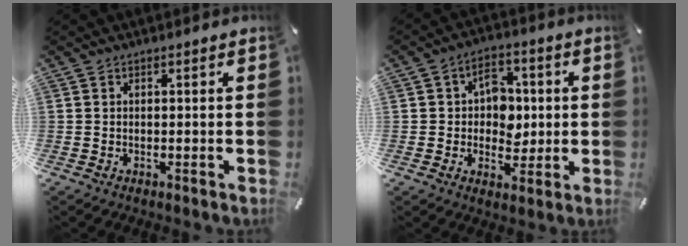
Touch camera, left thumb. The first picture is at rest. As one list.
[{"total": 7.7, "force": [0.8, 6.8, 3.6], "torque": [-0.042, 0.003, 0.013]}]